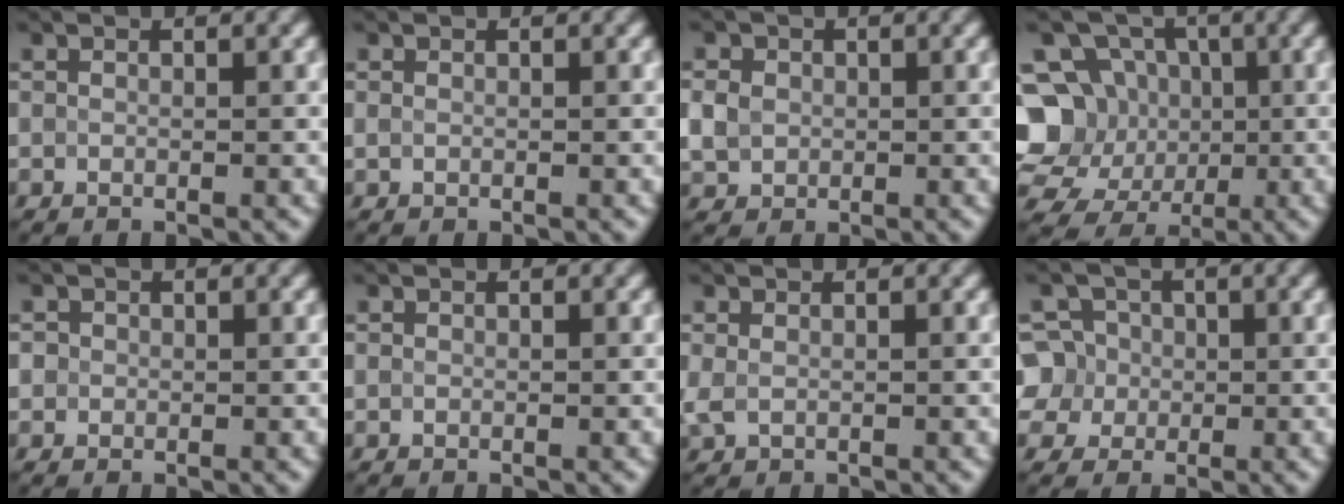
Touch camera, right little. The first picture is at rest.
{"total": 0.0}
{"total": 2.3, "force": [0.1, 2.1, 1.0], "torque": [-0.025, 0.004, 0.003]}
{"total": 10.8, "force": [-1.0, 9.9, 4.0], "torque": [-0.088, 0.017, -0.046]}
{"total": 1.0, "force": [0.2, 1.0, 0.1], "torque": [0.007, -0.001, -0.004]}
{"total": 0.0}
{"total": 1.1, "force": [0.0, 0.8, 0.7], "torque": [-0.019, 0.000, -0.001]}
{"total": 5.7, "force": [-0.2, 5.5, 1.6], "torque": [-0.025, 0.030, -0.019]}